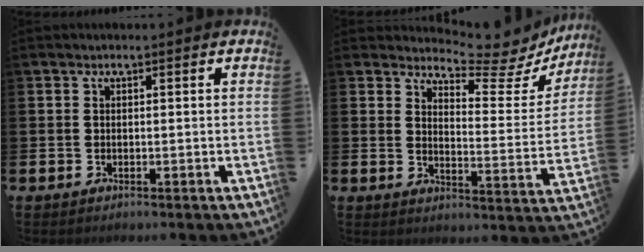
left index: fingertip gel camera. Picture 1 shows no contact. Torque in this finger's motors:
{"motor_torque": [0.03, -0.24, -0.02, 0.00]}